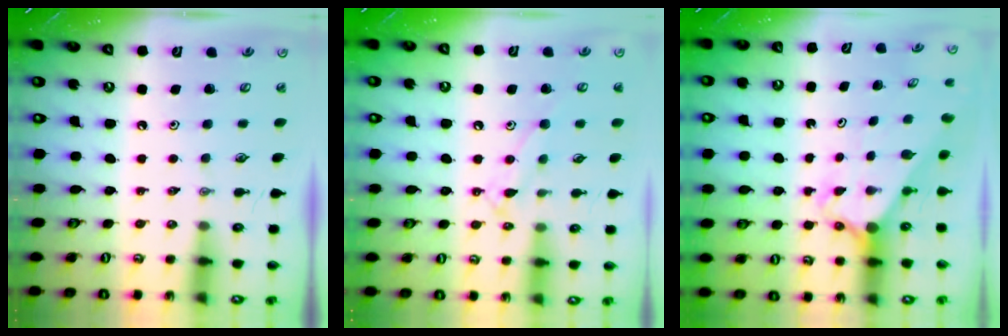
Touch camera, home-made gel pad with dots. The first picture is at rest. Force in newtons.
{"total": 9.9, "press": 9.9, "slide": 0.7}
{"total": 2.7, "press": 2.7, "slide": 0.0}